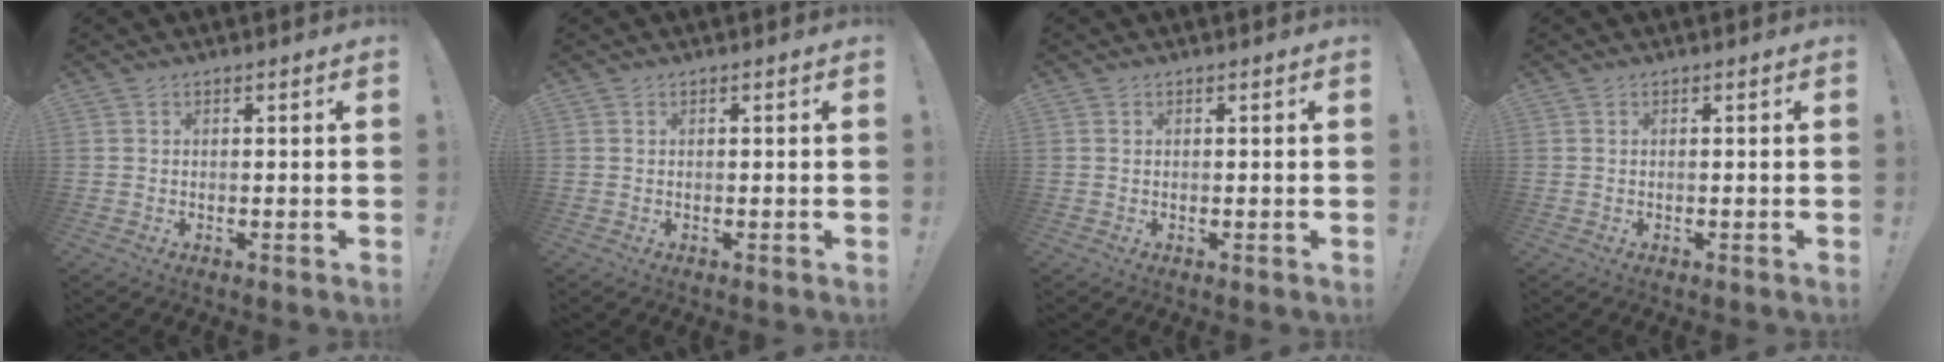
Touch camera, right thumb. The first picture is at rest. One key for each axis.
{"total": 0.0}
{"total": 0.0}
{"total": 0.0}